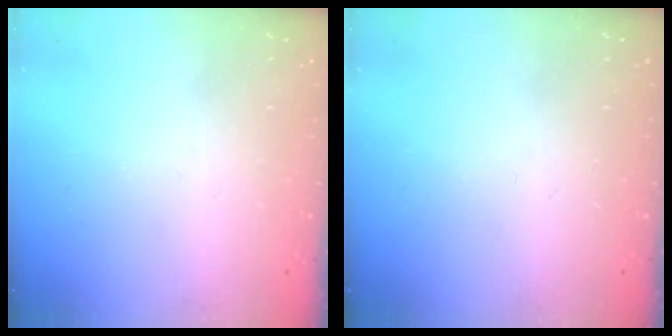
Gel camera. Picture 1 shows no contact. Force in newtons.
{"total": 0.0}